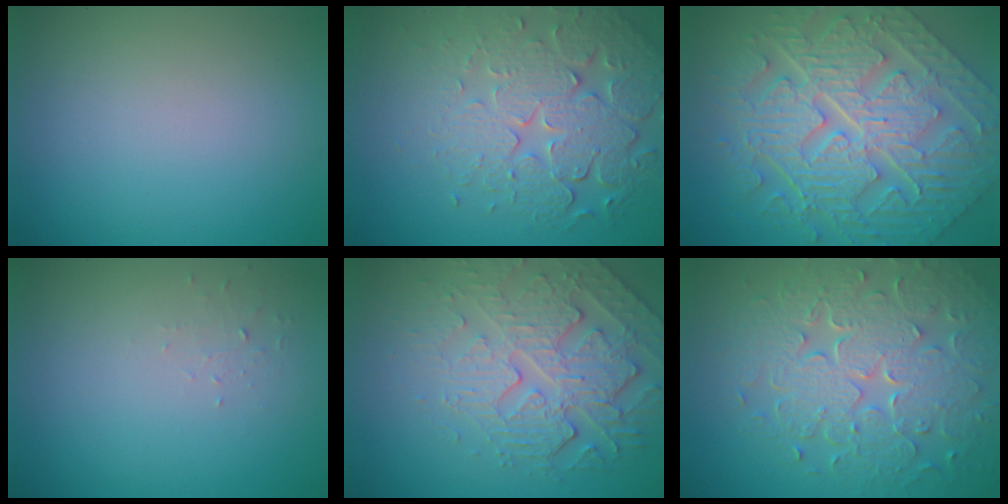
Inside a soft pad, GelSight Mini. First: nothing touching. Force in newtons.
{"total": 6.9, "press": 5.2, "slide": 4.6}
{"total": 11.1, "press": 7.8, "slide": 7.9}
{"total": 0.6, "press": 0.3, "slide": 0.6}
{"total": 4.8, "press": 4.4, "slide": 1.9}
{"total": 8.1, "press": 5.7, "slide": 5.7}